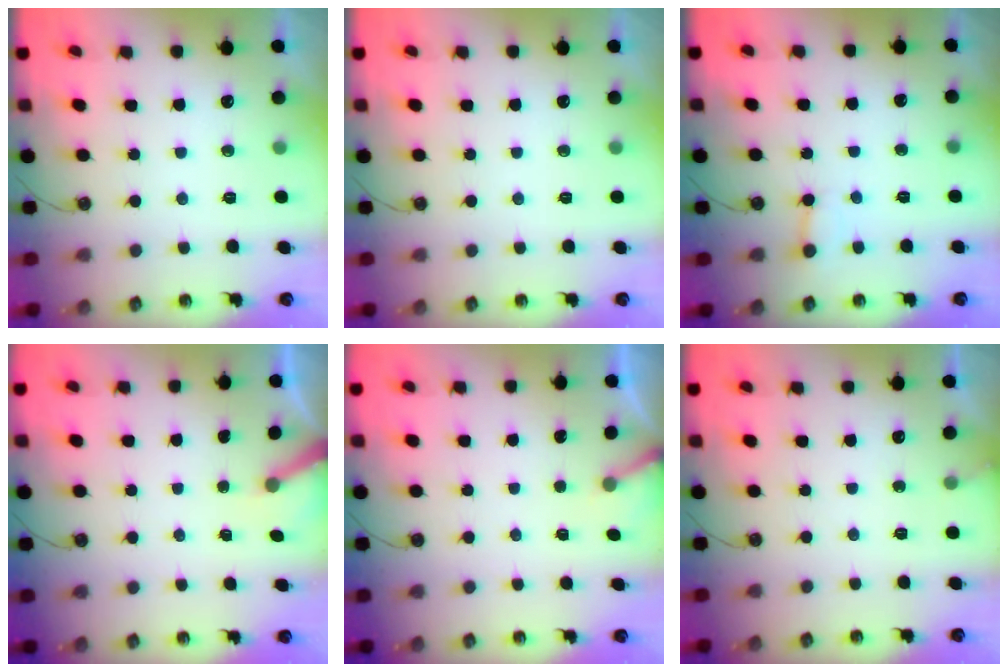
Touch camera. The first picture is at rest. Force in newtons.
{"total": 0.0}
{"total": 4.6, "press": 4.5, "slide": 0.6}
{"total": 3.6, "press": 3.6, "slide": 0.2}
{"total": 2.7, "press": 2.7, "slide": 0.2}
{"total": 2.8, "press": 2.8, "slide": 0.2}